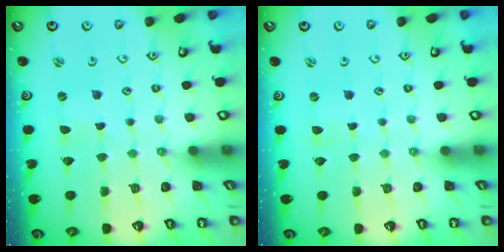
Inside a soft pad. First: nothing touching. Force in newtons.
{"total": 0.0}